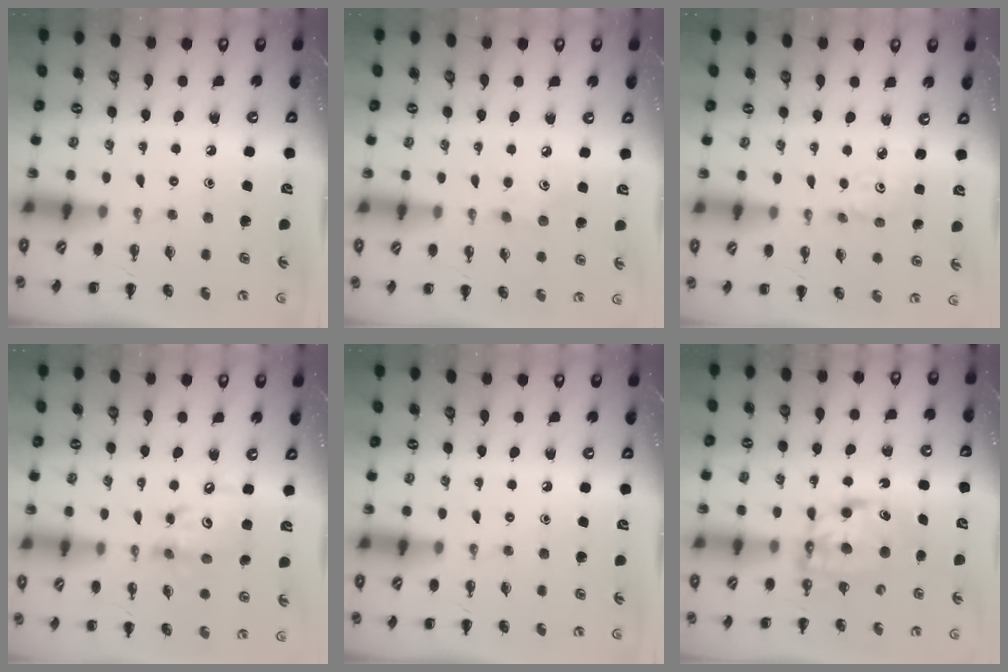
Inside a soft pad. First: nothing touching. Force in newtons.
{"total": 3.9, "press": 3.8, "slide": 1.0}
{"total": 1.9, "press": 1.9, "slide": 0.4}
{"total": 8.9, "press": 8.7, "slide": 1.8}
{"total": 0.0}
{"total": 8.3, "press": 8.2, "slide": 1.1}